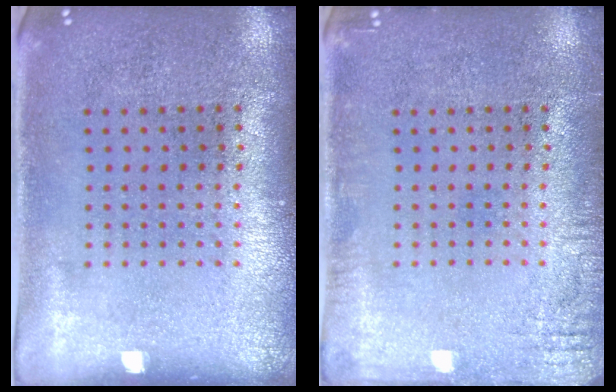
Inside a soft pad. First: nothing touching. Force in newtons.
{"total": 1.8, "press": 1.8, "slide": 0.1}